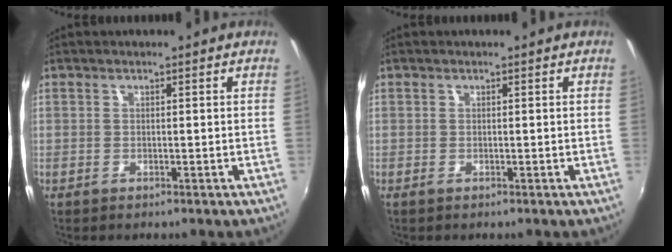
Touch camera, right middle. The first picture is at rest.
{"total": 0.0}